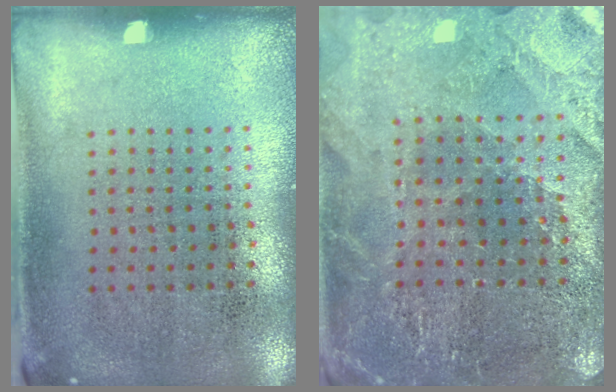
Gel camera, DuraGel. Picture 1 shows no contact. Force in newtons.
{"total": 2.8, "press": 2.8, "slide": 0.2}